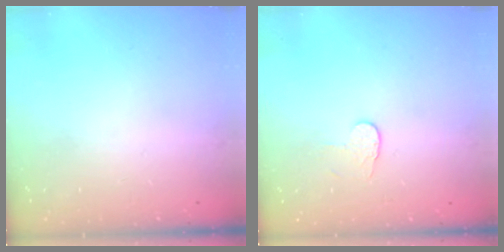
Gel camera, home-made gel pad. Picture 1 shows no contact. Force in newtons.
{"total": 3.7, "press": 3.7, "slide": 0.3}